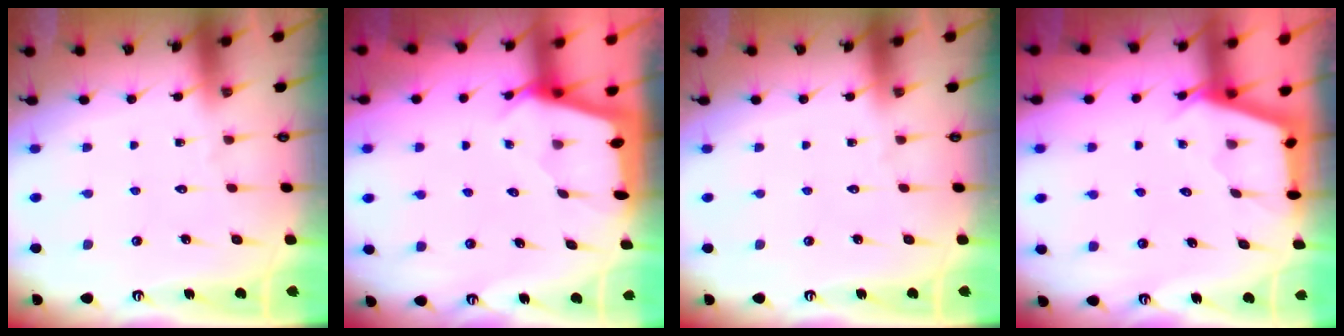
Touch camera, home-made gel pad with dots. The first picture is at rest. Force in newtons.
{"total": 3.4, "press": 3.4, "slide": 0.2}
{"total": 0.0}
{"total": 2.6, "press": 2.5, "slide": 0.3}